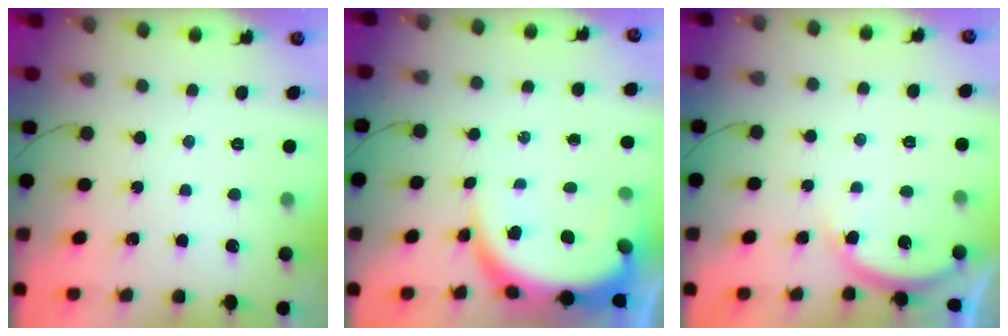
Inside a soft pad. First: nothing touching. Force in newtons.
{"total": 8.9, "press": 8.9, "slide": 1.1}
{"total": 3.9, "press": 3.8, "slide": 0.5}